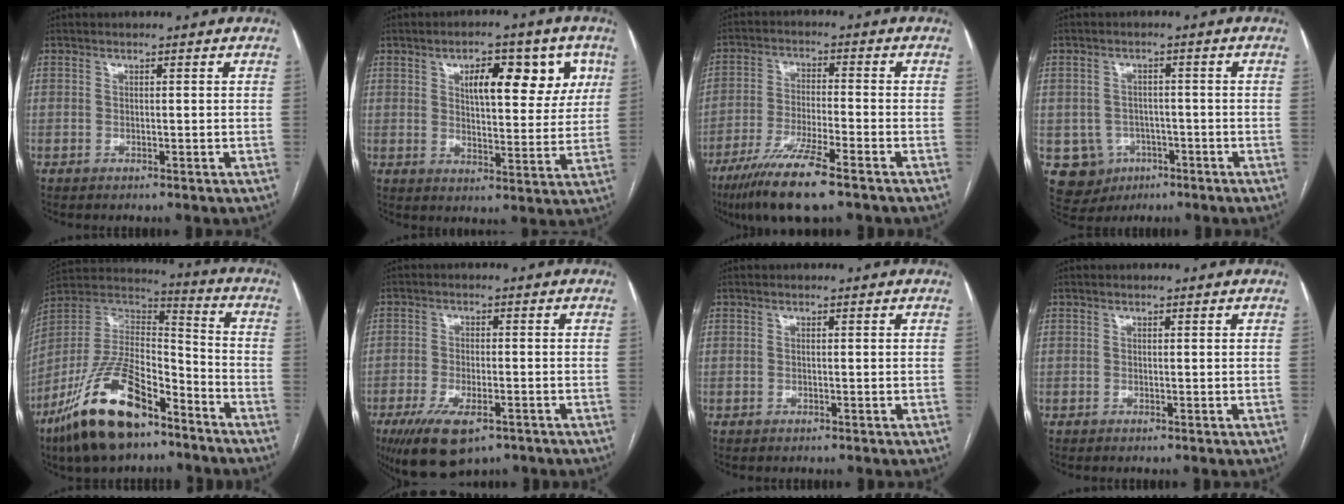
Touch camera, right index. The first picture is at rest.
{"total": 11.1, "force": [4.8, 4.7, 8.9], "torque": [-0.117, 0.017, 0.072]}
{"total": 10.7, "force": [-7.2, 0.8, 7.9], "torque": [-0.151, -0.029, -0.130]}
{"total": 6.9, "force": [-2.4, 6.4, 1.3], "torque": [-0.027, 0.009, -0.024]}
{"total": 19.8, "force": [-12.7, 7.1, 13.4], "torque": [-0.281, 0.003, -0.232]}
{"total": 9.6, "force": [-5.9, 3.7, 6.6], "torque": [-0.116, -0.015, -0.093]}
{"total": 0.0}
{"total": 0.0}